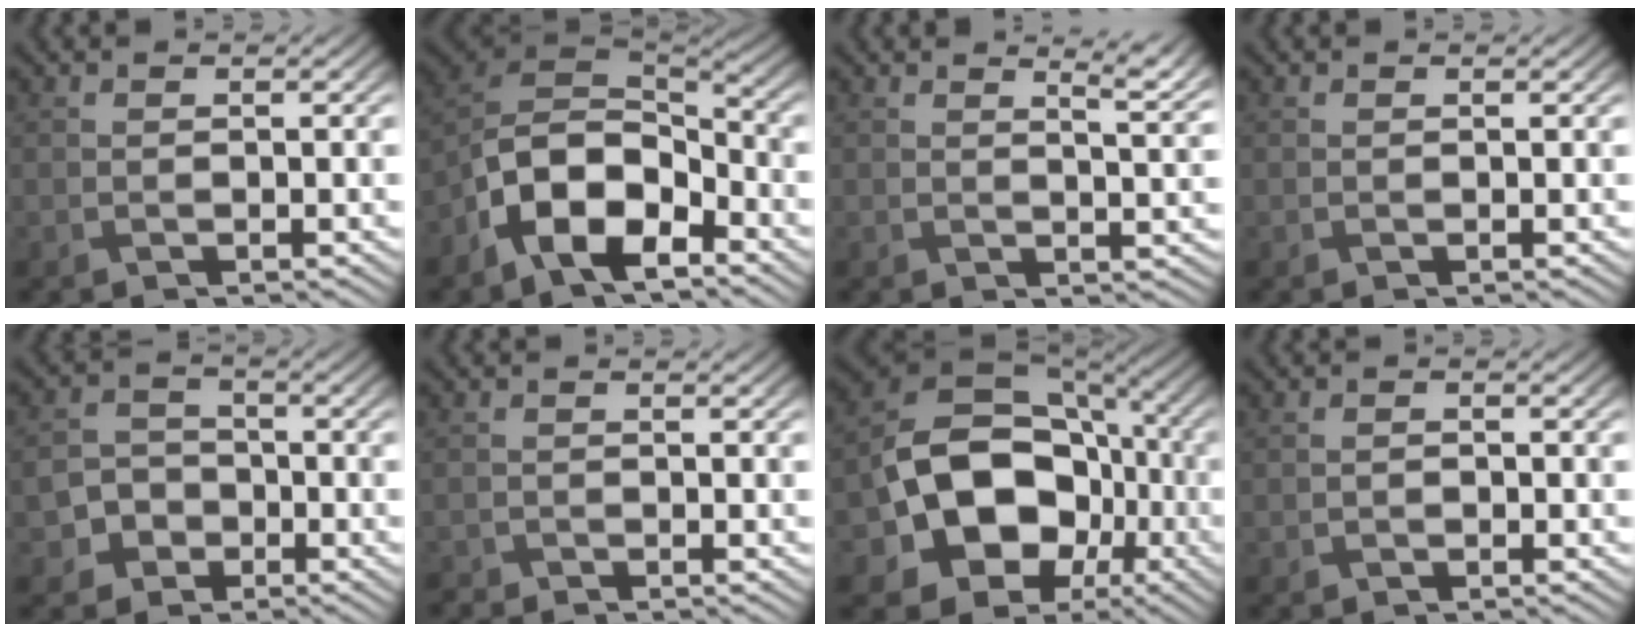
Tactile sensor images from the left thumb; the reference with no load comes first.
{"total": 12.6, "force": [-6.7, 7.0, 8.1], "torque": [-0.171, -0.025, -0.134]}
{"total": 3.7, "force": [2.8, 0.7, 2.4], "torque": [-0.037, 0.008, 0.036]}
{"total": 0.0}
{"total": 4.2, "force": [-2.0, 3.4, 1.5], "torque": [-0.032, 0.001, -0.045]}
{"total": 1.0, "force": [-1.0, 0.1, 0.0], "torque": [0.000, -0.004, -0.022]}
{"total": 15.8, "force": [-3.4, 12.3, 9.3], "torque": [-0.182, -0.023, -0.056]}
{"total": 0.7, "force": [-0.4, 0.4, 0.4], "torque": [-0.008, 0.001, -0.005]}